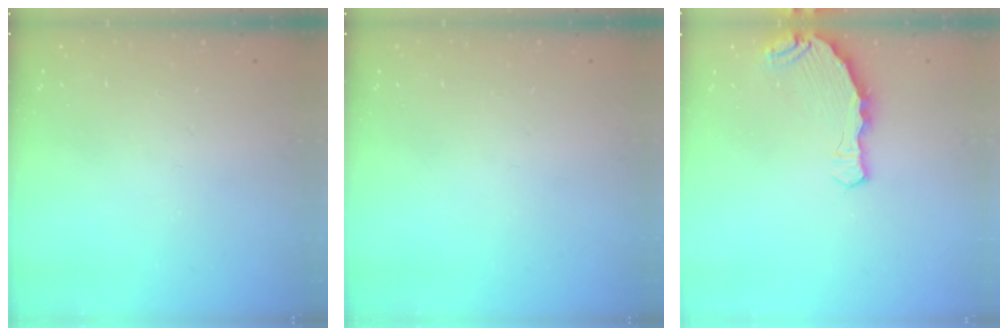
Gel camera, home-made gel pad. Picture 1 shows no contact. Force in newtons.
{"total": 0.0}
{"total": 8.1, "press": 6.5, "slide": 4.9}